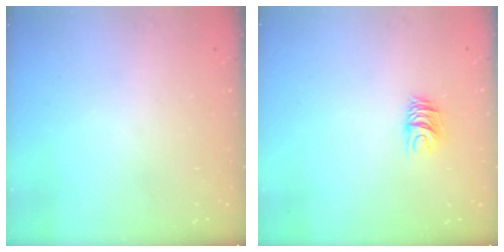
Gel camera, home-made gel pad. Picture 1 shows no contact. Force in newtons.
{"total": 7.0, "press": 7.0, "slide": 0.5}